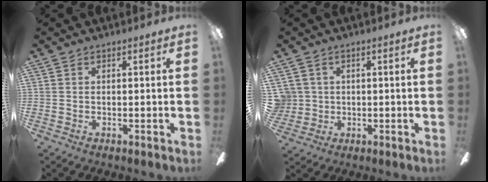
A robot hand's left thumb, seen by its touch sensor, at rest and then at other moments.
{"total": 4.4, "force": [0.9, 4.3, 0.4], "torque": [-0.021, 0.006, 0.017]}